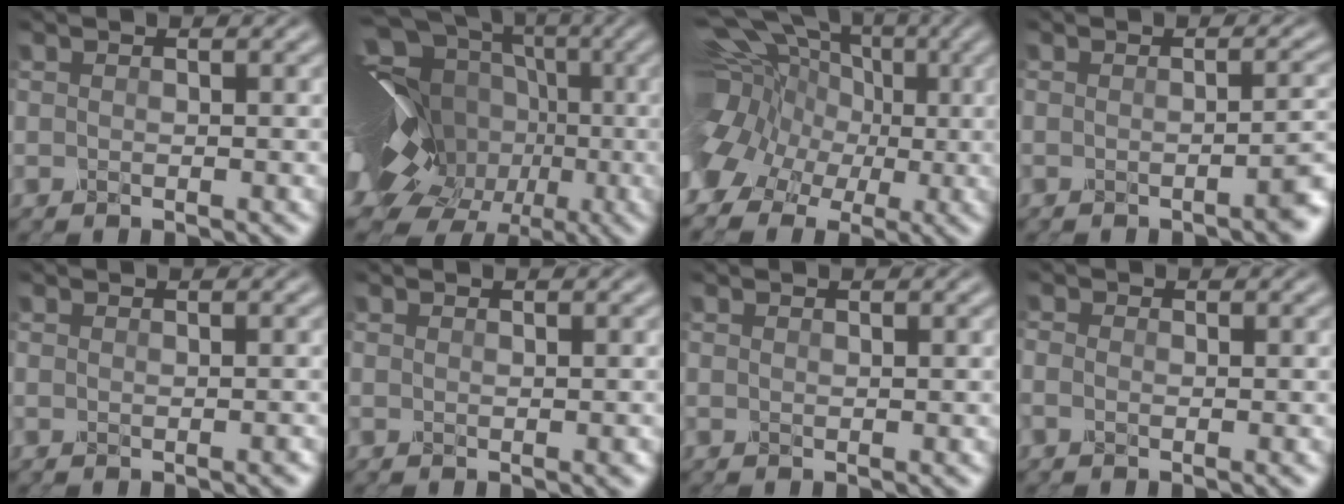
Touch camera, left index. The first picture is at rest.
{"total": 20.0, "force": [-2.6, 16.1, 11.4], "torque": [-0.190, 0.020, -0.079]}
{"total": 13.1, "force": [-0.6, 10.7, 7.6], "torque": [-0.168, 0.023, -0.023]}
{"total": 3.0, "force": [-1.4, 0.8, 2.5], "torque": [-0.022, 0.004, -0.027]}
{"total": 0.9, "force": [-0.3, 0.4, 0.8], "torque": [-0.003, 0.000, -0.006]}
{"total": 1.1, "force": [-0.3, 0.5, 0.9], "torque": [-0.006, 0.000, -0.003]}
{"total": 0.0}
{"total": 2.2, "force": [-0.8, 1.2, 1.6], "torque": [-0.016, 0.003, -0.021]}